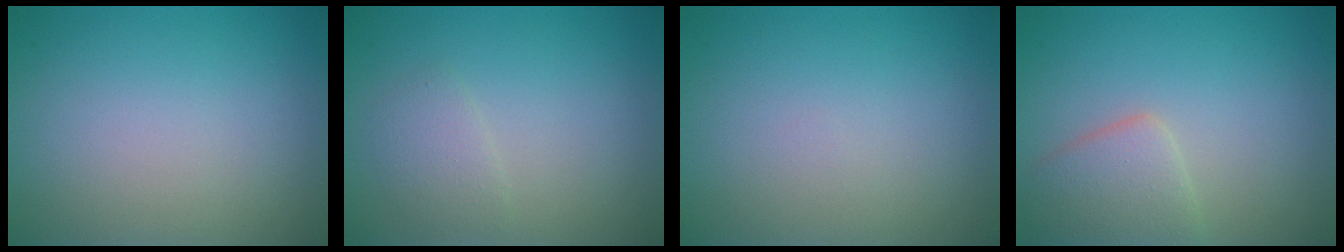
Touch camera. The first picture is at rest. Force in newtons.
{"total": 1.6, "press": 1.6, "slide": 0.1}
{"total": 0.0}
{"total": 3.4, "press": 3.4, "slide": 0.1}